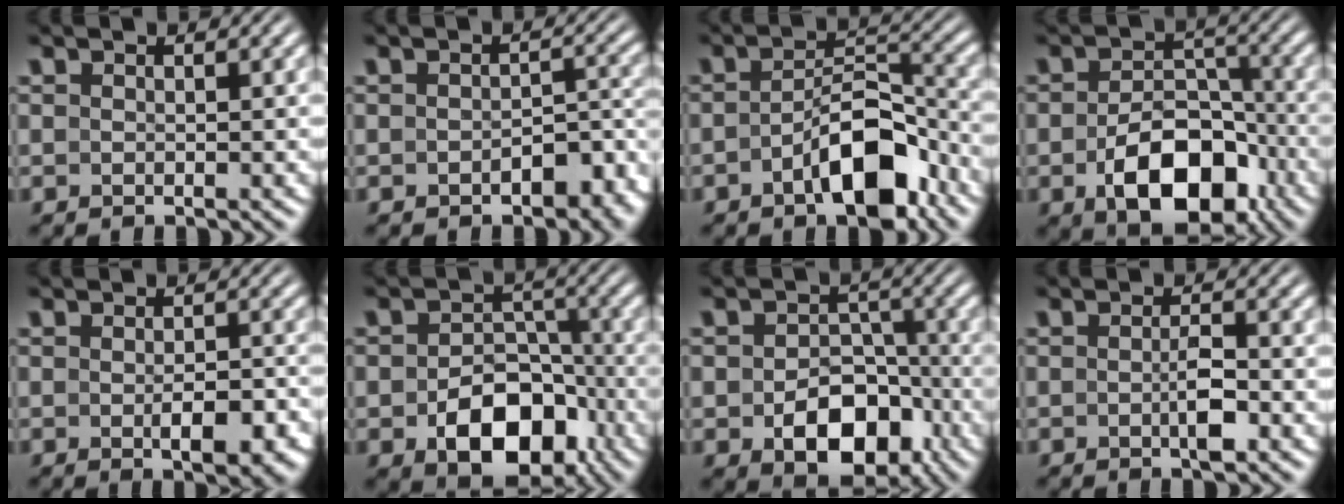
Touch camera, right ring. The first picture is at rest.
{"total": 3.5, "force": [-2.4, 1.3, 2.2], "torque": [-0.017, -0.001, -0.033]}
{"total": 5.7, "force": [-3.2, 2.2, 4.2], "torque": [-0.052, -0.009, -0.047]}
{"total": 7.7, "force": [-3.7, 4.2, 5.3], "torque": [-0.074, -0.019, -0.050]}
{"total": 3.5, "force": [-1.5, 1.3, 2.9], "torque": [-0.035, -0.010, -0.021]}
{"total": 7.2, "force": [-3.6, 4.5, 4.3], "torque": [-0.053, -0.021, -0.048]}
{"total": 6.5, "force": [-3.1, 4.2, 3.8], "torque": [-0.044, -0.027, -0.036]}
{"total": 2.2, "force": [-0.8, 0.4, 2.0], "torque": [-0.027, -0.001, -0.016]}